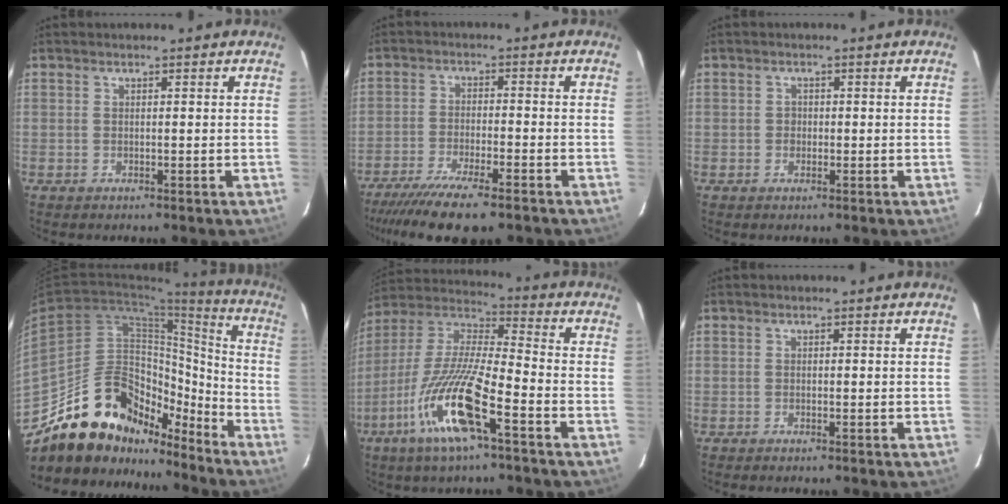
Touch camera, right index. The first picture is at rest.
{"total": 11.2, "force": [-8.9, 1.4, 6.8], "torque": [-0.107, -0.025, -0.144]}
{"total": 1.2, "force": [-0.2, 1.0, 0.5], "torque": [-0.006, 0.003, -0.003]}
{"total": 21.5, "force": [-17.2, 9.1, 9.1], "torque": [-0.181, 0.031, -0.283]}
{"total": 16.4, "force": [-7.7, 2.3, 14.3], "torque": [-0.301, -0.017, -0.147]}
{"total": 0.7, "force": [-0.6, -0.1, 0.4], "torque": [-0.007, 0.000, -0.010]}